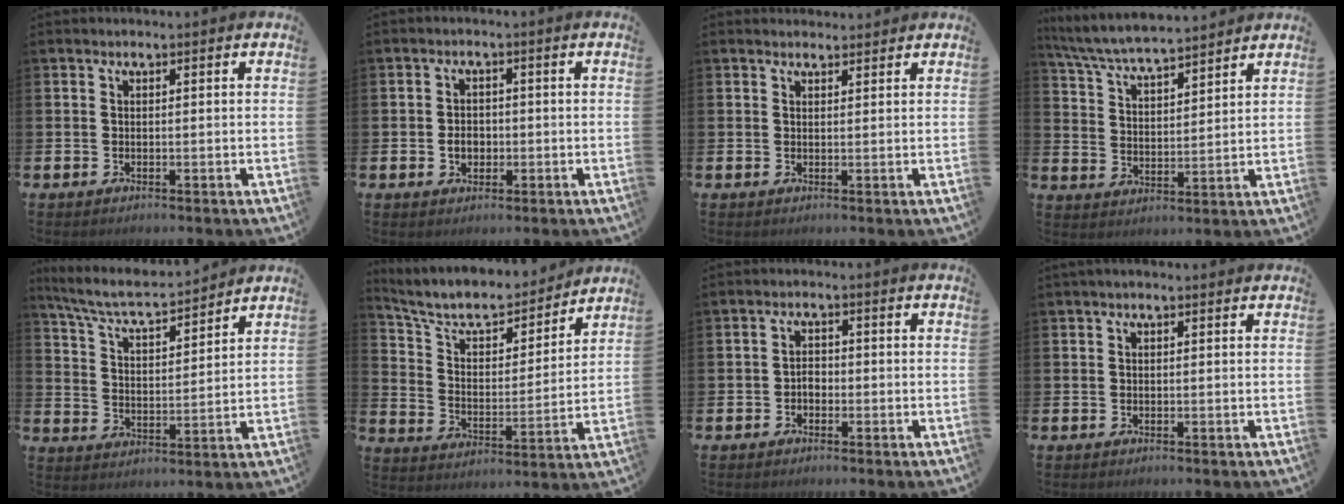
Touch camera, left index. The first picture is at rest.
{"total": 2.4, "force": [-0.5, 1.9, 1.4], "torque": [-0.005, -0.004, -0.018]}
{"total": 1.5, "force": [1.4, 0.4, 0.0], "torque": [0.009, -0.004, 0.025]}
{"total": 6.4, "force": [6.2, 0.4, 1.5], "torque": [-0.055, -0.038, 0.109]}
{"total": 6.7, "force": [6.2, 0.8, 2.3], "torque": [-0.074, -0.041, 0.105]}
{"total": 8.3, "force": [7.5, 2.6, 2.5], "torque": [-0.078, -0.058, 0.127]}
{"total": 1.9, "force": [-0.7, 1.4, 1.1], "torque": [-0.005, -0.001, -0.020]}
{"total": 0.5, "force": [0.2, 0.2, 0.4], "torque": [-0.004, 0.004, 0.001]}